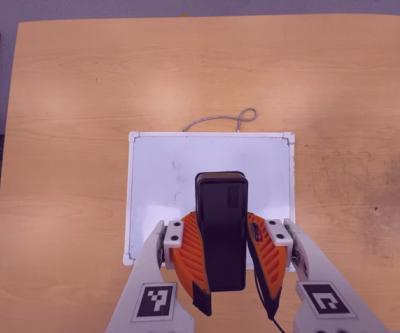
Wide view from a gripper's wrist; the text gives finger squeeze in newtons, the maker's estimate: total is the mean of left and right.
{"total": 7.6, "left": 6.9, "right": 8.2}